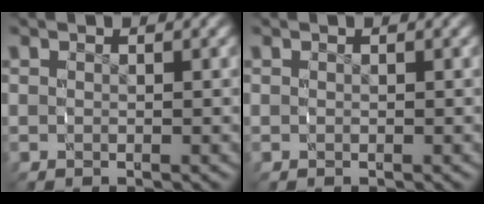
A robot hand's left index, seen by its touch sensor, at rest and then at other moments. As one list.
[{"total": 0.0}]